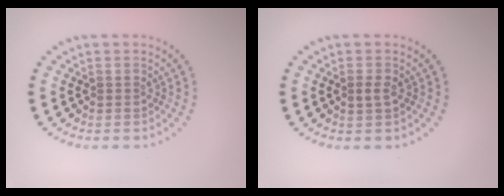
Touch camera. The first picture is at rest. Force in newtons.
{"total": 1.0, "press": 1.0, "slide": 0.2}